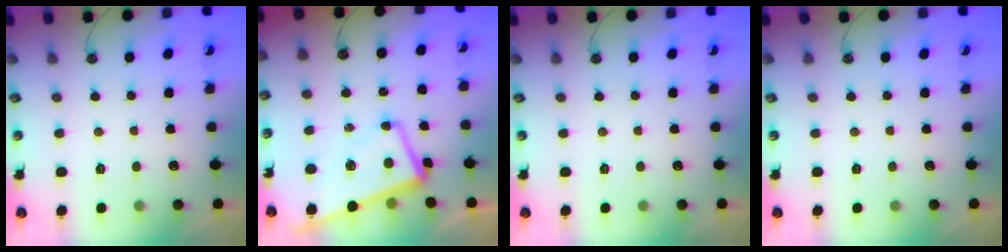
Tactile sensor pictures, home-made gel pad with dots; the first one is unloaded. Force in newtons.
{"total": 2.8, "press": 2.3, "slide": 1.6}
{"total": 0.0}
{"total": 0.0}